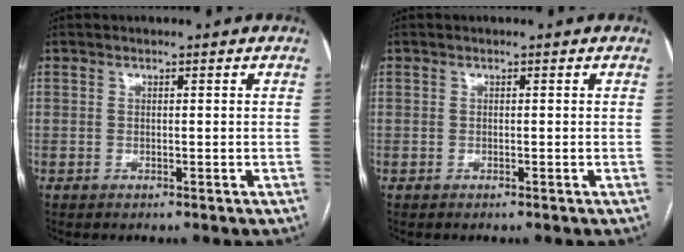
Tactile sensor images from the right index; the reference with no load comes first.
{"total": 0.0}